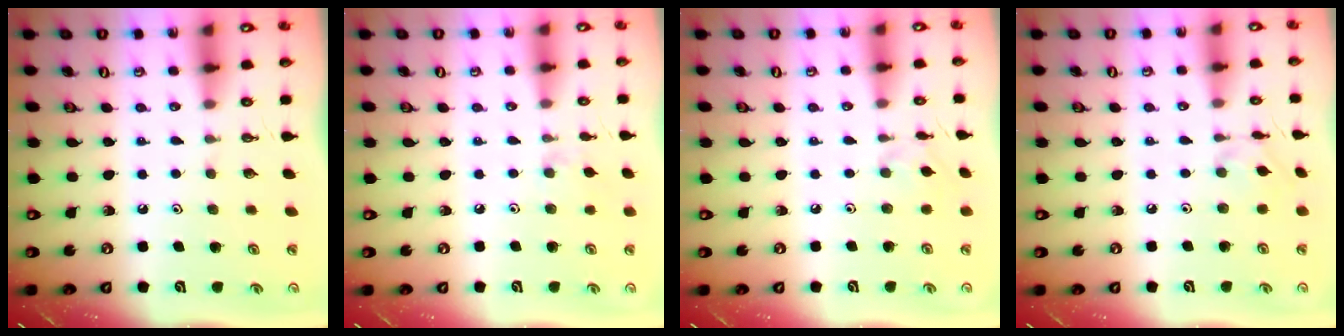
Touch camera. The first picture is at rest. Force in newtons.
{"total": 4.7, "press": 4.6, "slide": 0.8}
{"total": 1.8, "press": 1.8, "slide": 0.4}
{"total": 2.1, "press": 2.1, "slide": 0.3}